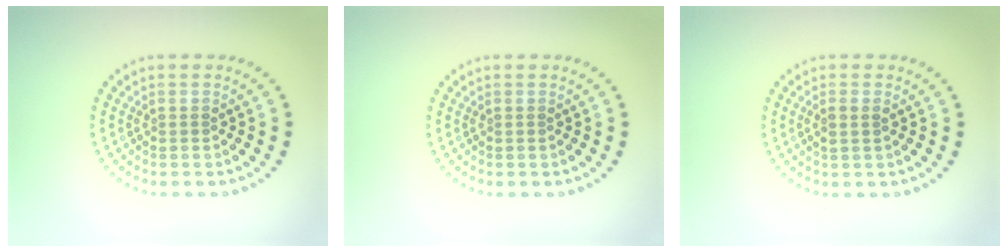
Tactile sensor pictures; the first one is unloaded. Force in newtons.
{"total": 0.0}
{"total": 1.2, "press": 1.1, "slide": 0.5}